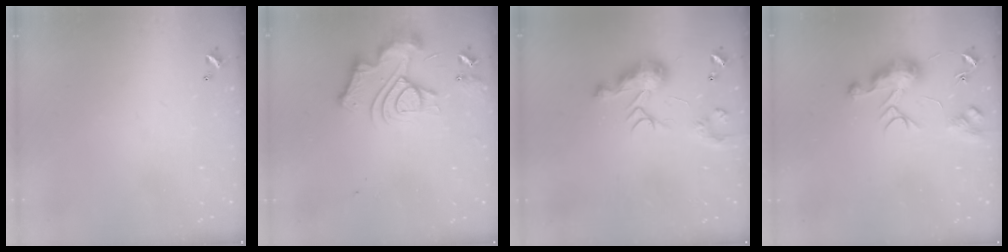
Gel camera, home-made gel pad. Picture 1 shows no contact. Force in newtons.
{"total": 13.0, "press": 12.9, "slide": 1.3}
{"total": 9.7, "press": 9.7, "slide": 0.8}
{"total": 9.6, "press": 9.5, "slide": 0.9}